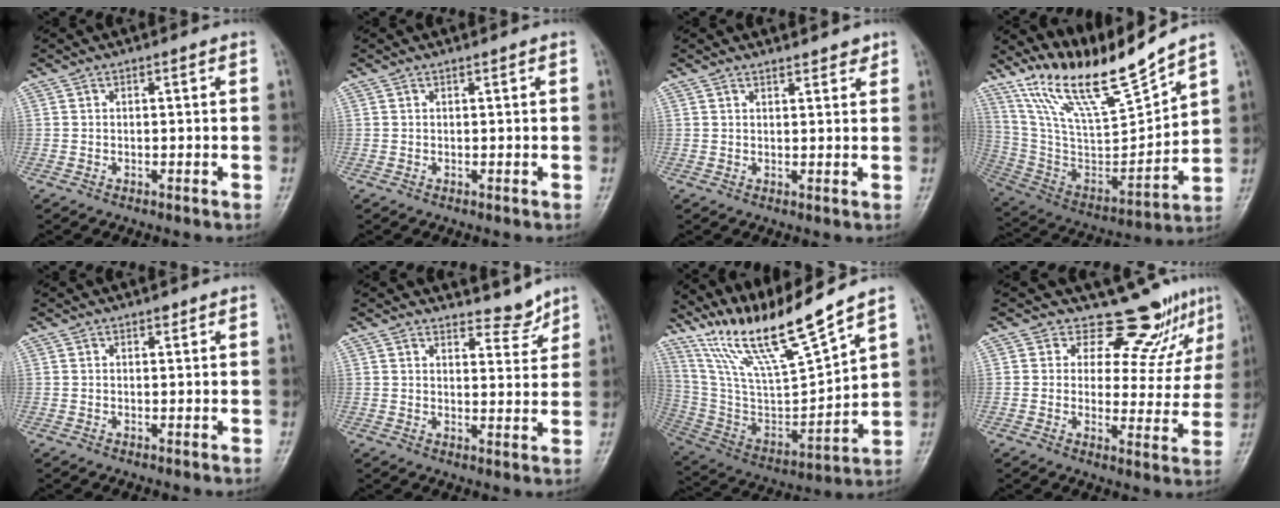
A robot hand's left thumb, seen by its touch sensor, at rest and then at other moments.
{"total": 0.0}
{"total": 2.5, "force": [2.2, 0.9, 0.7], "torque": [0.006, -0.011, 0.028]}
{"total": 18.8, "force": [15.8, 2.0, 10.1], "torque": [-0.158, -0.088, 0.309]}
{"total": 0.6, "force": [0.5, 0.3, 0.3], "torque": [-0.001, -0.003, 0.005]}
{"total": 4.4, "force": [4.1, 1.4, 0.6], "torque": [0.008, -0.040, 0.059]}
{"total": 18.3, "force": [15.3, 0.3, 10.0], "torque": [-0.172, -0.079, 0.303]}
{"total": 10.4, "force": [8.9, 4.4, 3.3], "torque": [-0.002, -0.069, 0.104]}